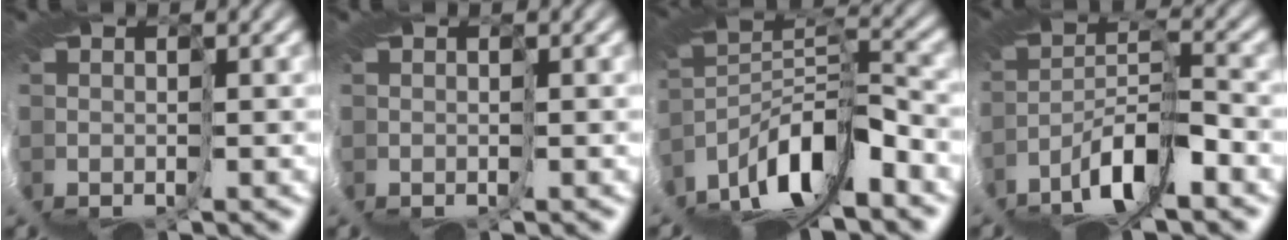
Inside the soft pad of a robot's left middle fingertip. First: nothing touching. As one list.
[{"total": 0.0}, {"total": 6.0, "force": [-4.0, -2.6, 3.6], "torque": [-0.062, 0.015, -0.051]}, {"total": 5.5, "force": [-4.1, -2.7, 2.5], "torque": [-0.051, 0.003, -0.054]}]